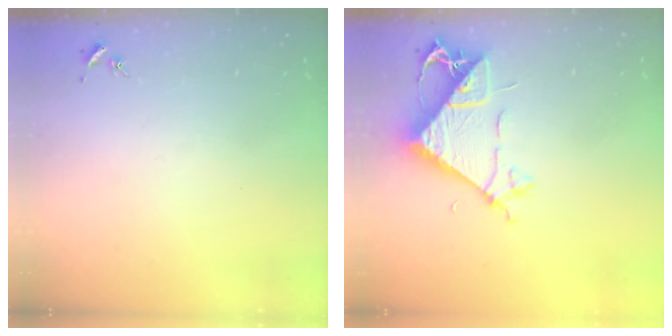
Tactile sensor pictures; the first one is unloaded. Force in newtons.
{"total": 8.5, "press": 8.5, "slide": 0.7}